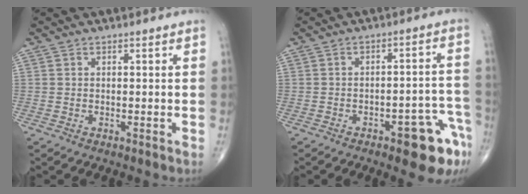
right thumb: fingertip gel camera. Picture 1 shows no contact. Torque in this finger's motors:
{"motor_torque": [1.09, 0.50, 0.61, -1.00, 0.18]}